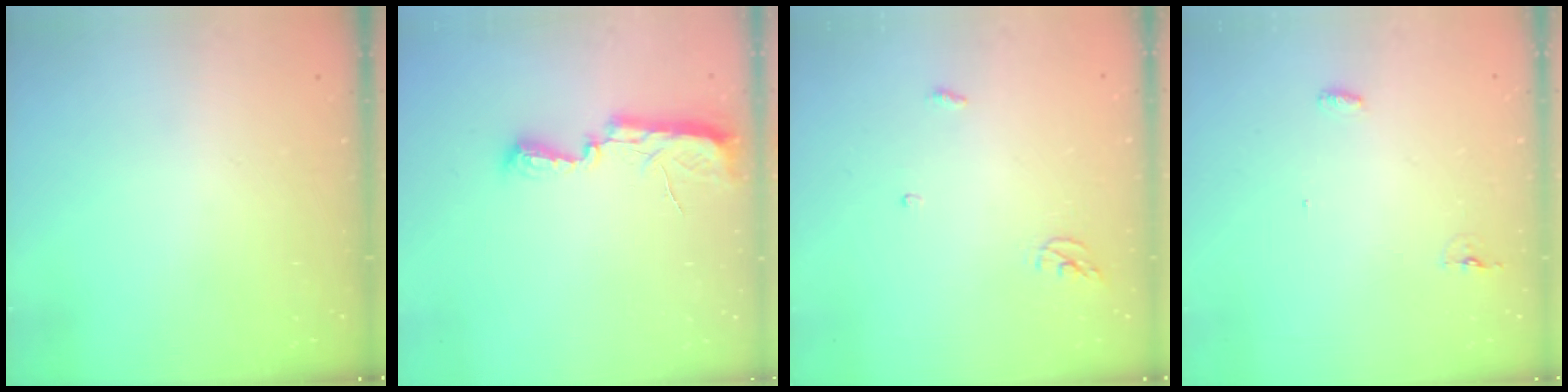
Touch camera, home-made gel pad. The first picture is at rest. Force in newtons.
{"total": 7.9, "press": 7.8, "slide": 0.8}
{"total": 3.6, "press": 3.6, "slide": 0.3}
{"total": 7.4, "press": 4.4, "slide": 6.0}